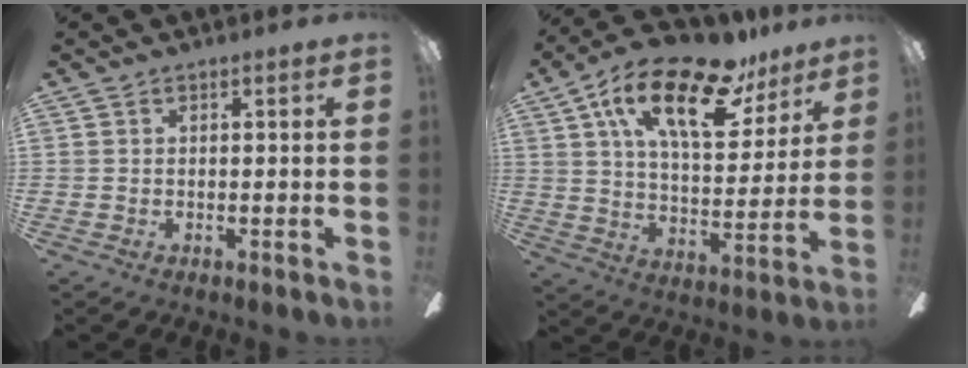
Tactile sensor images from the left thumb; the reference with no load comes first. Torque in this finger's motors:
{"motor_torque": [0.37, 0.46, 1.35, -1.42, 0.41]}